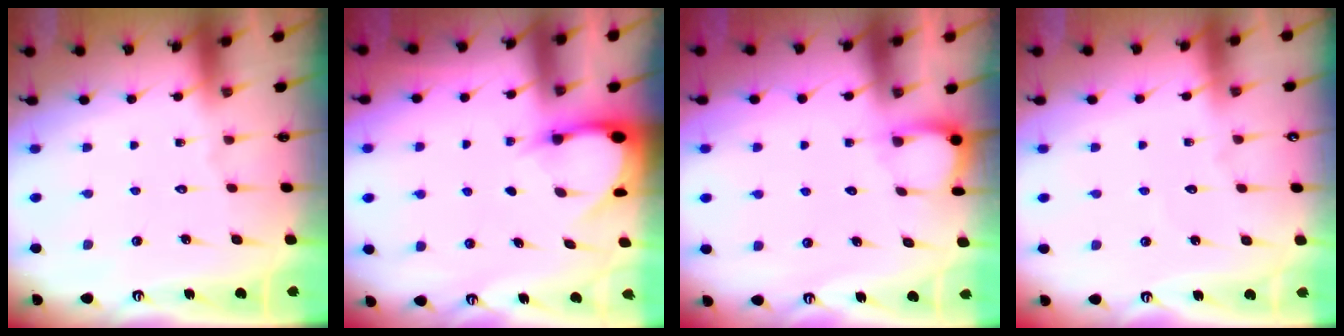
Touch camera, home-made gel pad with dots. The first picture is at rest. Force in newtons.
{"total": 3.2, "press": 3.2, "slide": 0.2}
{"total": 1.9, "press": 1.9, "slide": 0.2}
{"total": 3.0, "press": 3.0, "slide": 0.1}